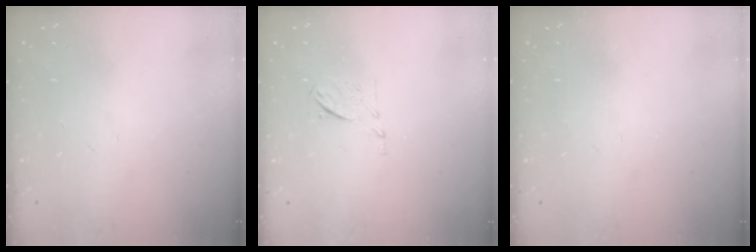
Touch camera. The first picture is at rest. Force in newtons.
{"total": 6.3, "press": 6.2, "slide": 1.0}
{"total": 0.0}